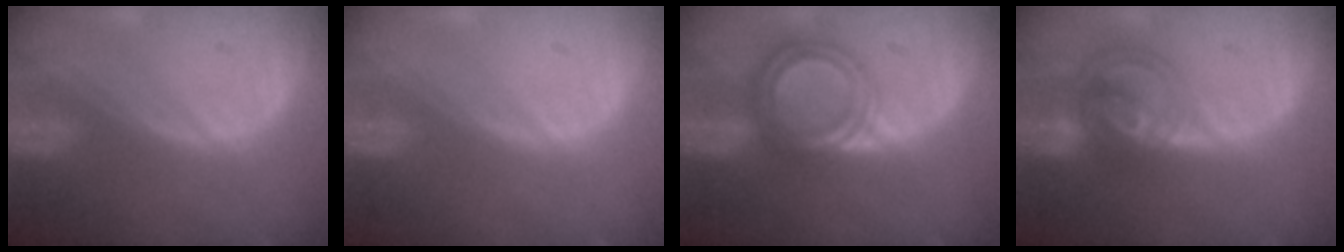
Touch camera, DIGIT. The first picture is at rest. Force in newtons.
{"total": 0.0}
{"total": 5.8, "press": 5.8, "slide": 0.2}
{"total": 7.3, "press": 6.3, "slide": 3.7}